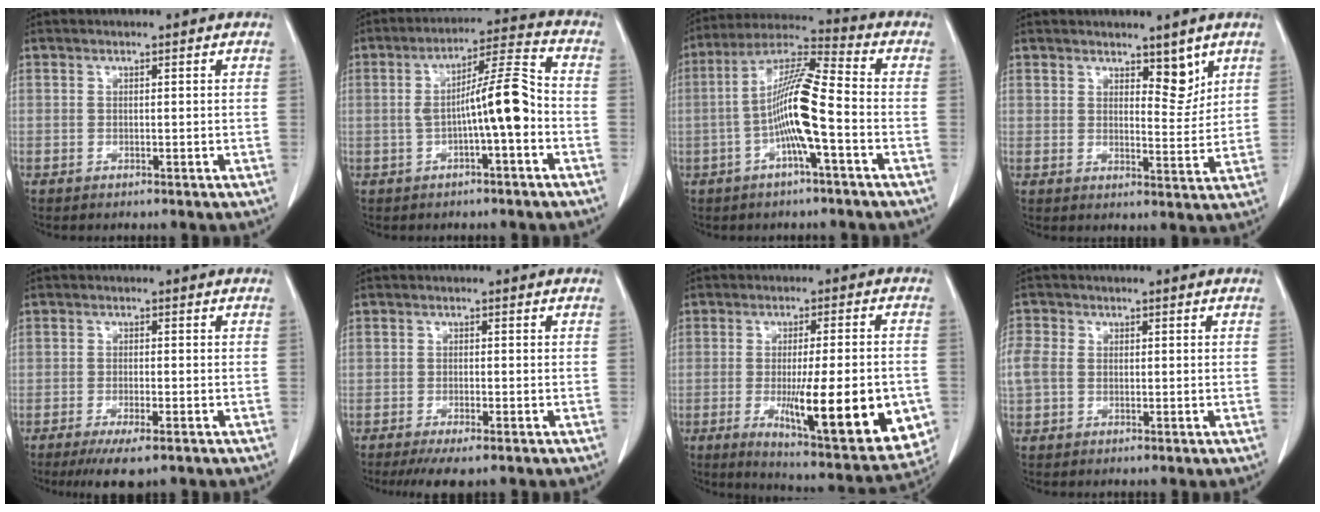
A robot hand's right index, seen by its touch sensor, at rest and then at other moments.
{"total": 8.8, "force": [-1.8, 0.6, 8.6], "torque": [-0.143, 0.025, -0.032]}
{"total": 11.2, "force": [-2.7, 0.7, 10.8], "torque": [-0.213, 0.017, -0.057]}
{"total": 4.6, "force": [3.3, 2.0, 2.5], "torque": [-0.026, -0.010, 0.051]}
{"total": 5.5, "force": [-3.6, 1.0, 4.0], "torque": [-0.066, -0.013, -0.054]}
{"total": 4.7, "force": [-3.3, 1.0, 3.2], "torque": [-0.050, -0.010, -0.048]}
{"total": 20.5, "force": [-5.1, 3.7, 19.5], "torque": [-0.229, -0.026, -0.056]}
{"total": 4.4, "force": [0.1, 3.5, 2.6], "torque": [-0.083, 0.020, 0.003]}